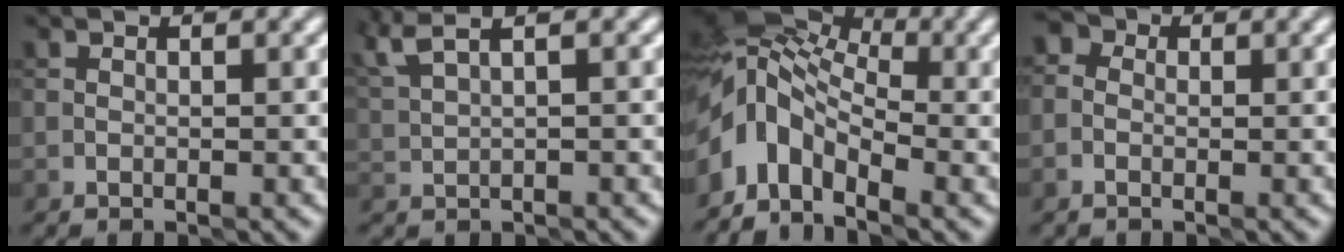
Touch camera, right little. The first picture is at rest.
{"total": 3.3, "force": [2.5, 0.9, 2.0], "torque": [-0.042, 0.015, 0.052]}
{"total": 8.4, "force": [-1.6, 5.3, 6.3], "torque": [-0.117, 0.015, -0.049]}
{"total": 2.1, "force": [-0.2, 1.9, 0.8], "torque": [-0.003, 0.016, -0.018]}